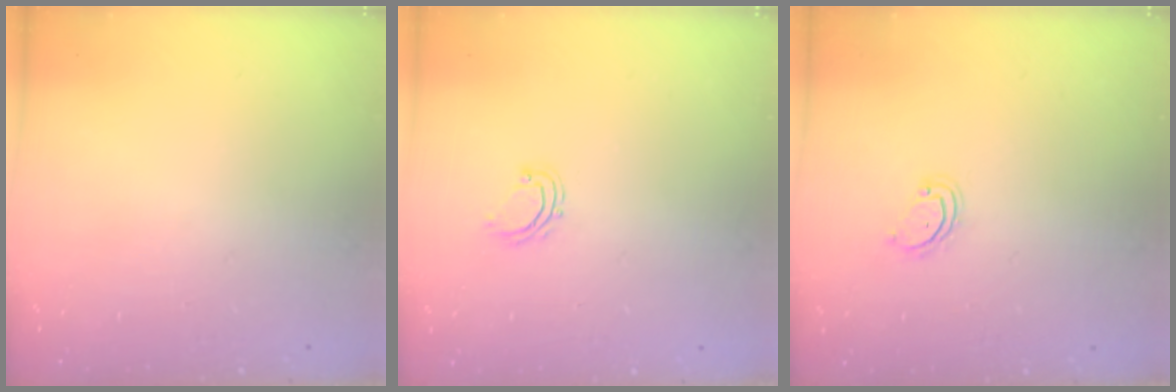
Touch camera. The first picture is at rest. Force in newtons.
{"total": 5.2, "press": 5.1, "slide": 1.0}
{"total": 2.9, "press": 2.9, "slide": 0.3}